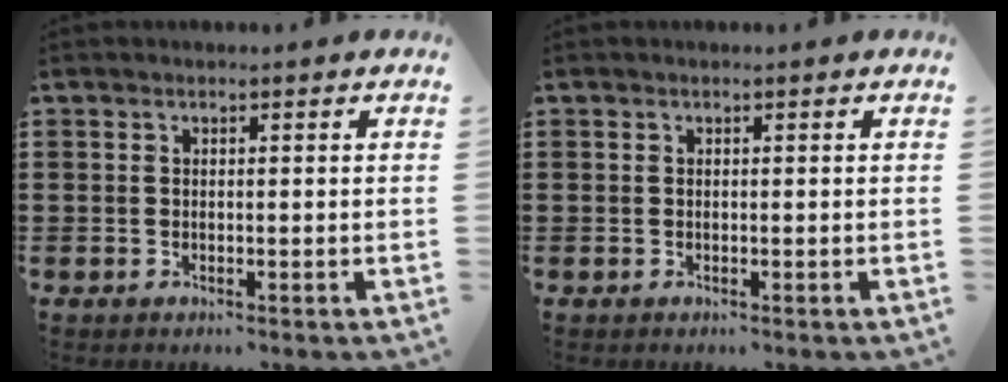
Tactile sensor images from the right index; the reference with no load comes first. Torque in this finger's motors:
{"motor_torque": [-0.04, 0.04, 0.03, 0.00]}